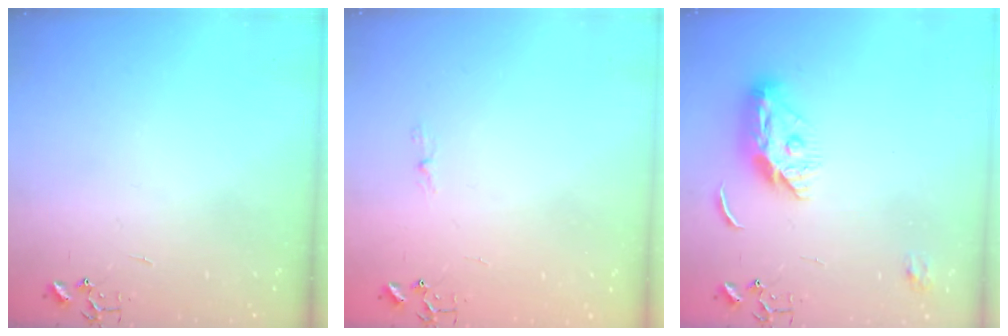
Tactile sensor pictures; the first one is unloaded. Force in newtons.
{"total": 3.5, "press": 3.5, "slide": 0.3}
{"total": 11.3, "press": 11.3, "slide": 0.7}